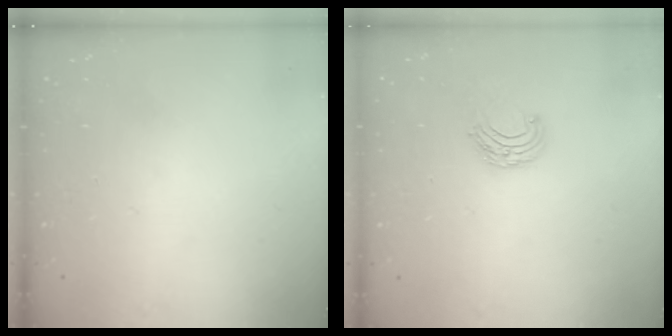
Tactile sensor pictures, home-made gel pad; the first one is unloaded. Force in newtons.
{"total": 6.5, "press": 6.5, "slide": 0.6}